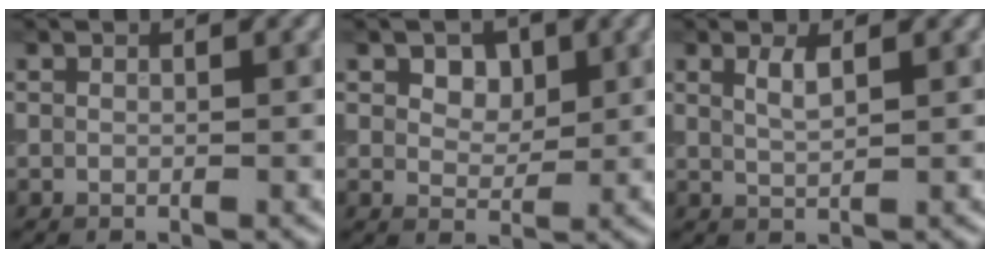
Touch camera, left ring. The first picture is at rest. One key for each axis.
{"total": 2.5, "fx": 1.1, "fy": 1.7, "fz": 1.4, "tx": -0.023, "ty": -0.002, "tz": 0.014}
{"total": 1.7, "fx": 0.9, "fy": 0.5, "fz": 1.4, "tx": -0.027, "ty": 0.000, "tz": 0.017}